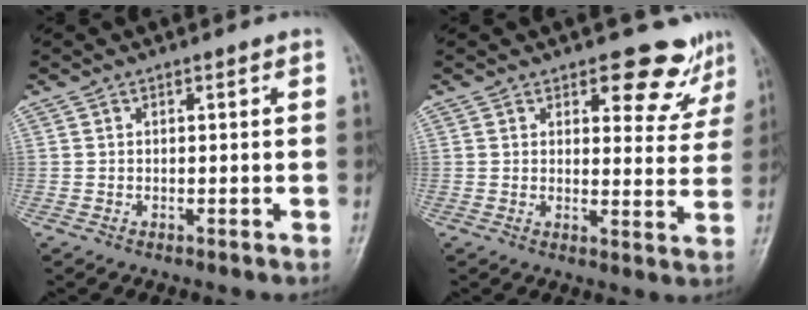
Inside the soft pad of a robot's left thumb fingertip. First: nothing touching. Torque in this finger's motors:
{"motor_torque": [3.20, 1.81, 1.38, -0.08, 0.02]}